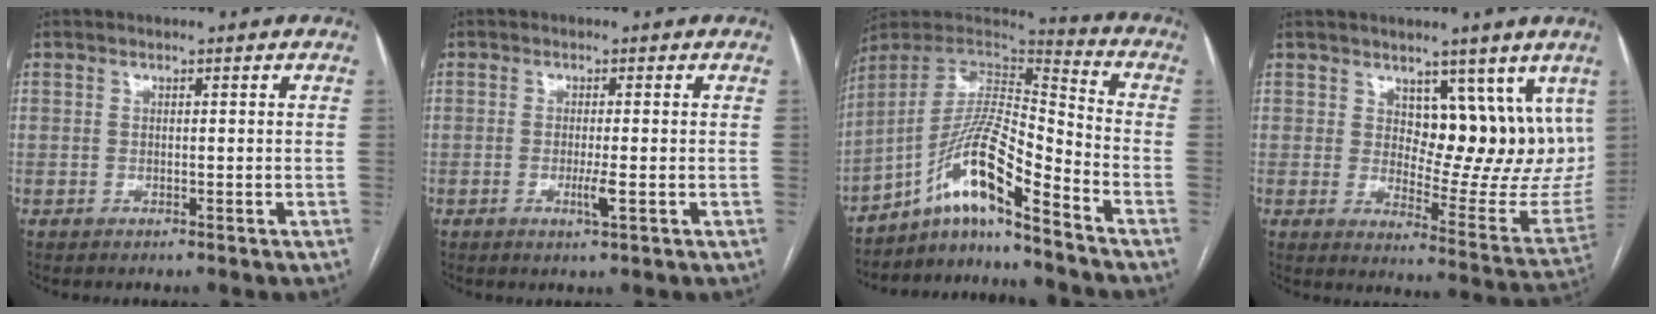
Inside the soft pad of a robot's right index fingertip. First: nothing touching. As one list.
[{"total": 2.5, "force": [-0.7, -0.1, 2.4], "torque": [-0.045, -0.006, -0.012]}, {"total": 13.7, "force": [-9.4, 0.9, 9.9], "torque": [-0.183, 0.021, -0.167]}, {"total": 12.5, "force": [6.6, 6.2, 8.6], "torque": [-0.095, -0.013, 0.102]}]